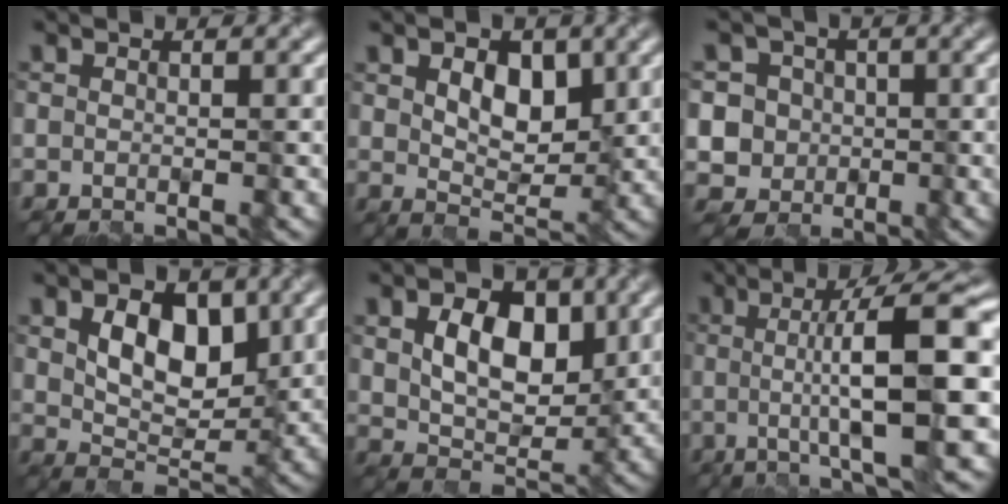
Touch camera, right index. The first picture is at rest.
{"total": 4.5, "force": [1.5, 2.7, 3.2], "torque": [-0.049, -0.005, 0.026]}
{"total": 6.7, "force": [0.4, 6.5, 1.5], "torque": [-0.025, 0.027, -0.010]}
{"total": 5.8, "force": [2.0, 3.5, 4.1], "torque": [-0.065, -0.006, 0.032]}
{"total": 6.3, "force": [2.0, 4.1, 4.3], "torque": [-0.072, -0.003, 0.034]}
{"total": 11.6, "force": [0.3, 2.4, 11.3], "torque": [-0.144, 0.007, 0.000]}